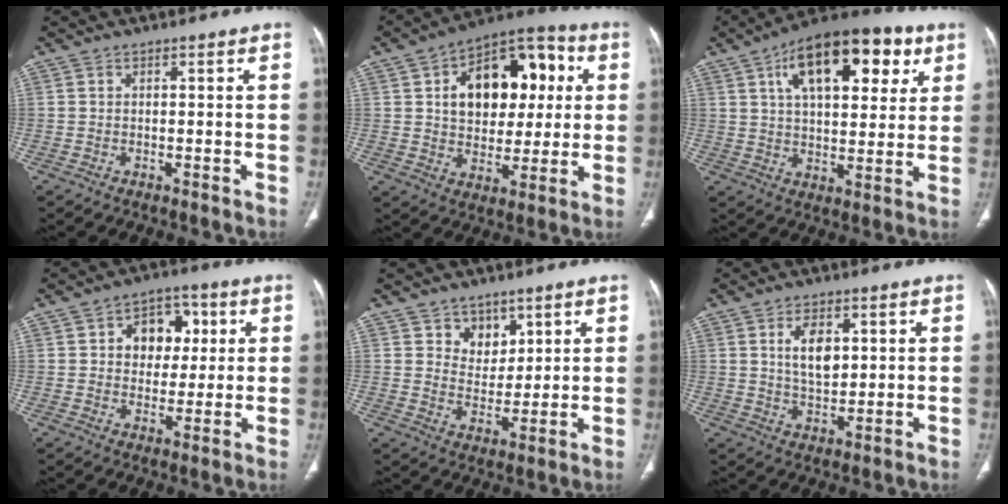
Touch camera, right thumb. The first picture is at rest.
{"total": 19.7, "force": [4.4, 12.8, 14.4], "torque": [-0.161, 0.021, 0.069]}
{"total": 20.9, "force": [8.8, 10.2, 16.0], "torque": [-0.210, -0.003, 0.135]}
{"total": 9.7, "force": [2.3, 7.4, 5.9], "torque": [-0.034, 0.004, 0.033]}
{"total": 6.2, "force": [3.7, 4.7, 1.8], "torque": [0.006, -0.025, 0.067]}
{"total": 6.6, "force": [1.9, 3.7, 5.0], "torque": [-0.073, -0.013, 0.038]}